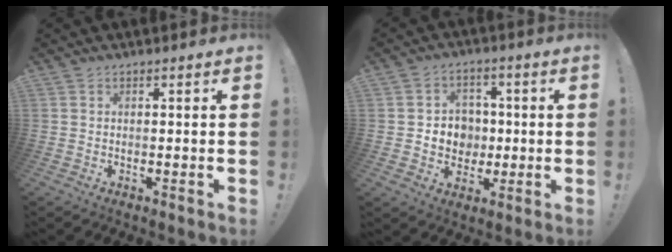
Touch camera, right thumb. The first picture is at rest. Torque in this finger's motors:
{"motor_torque": [1.03, 1.16, 0.59, 0.04, 0.00]}